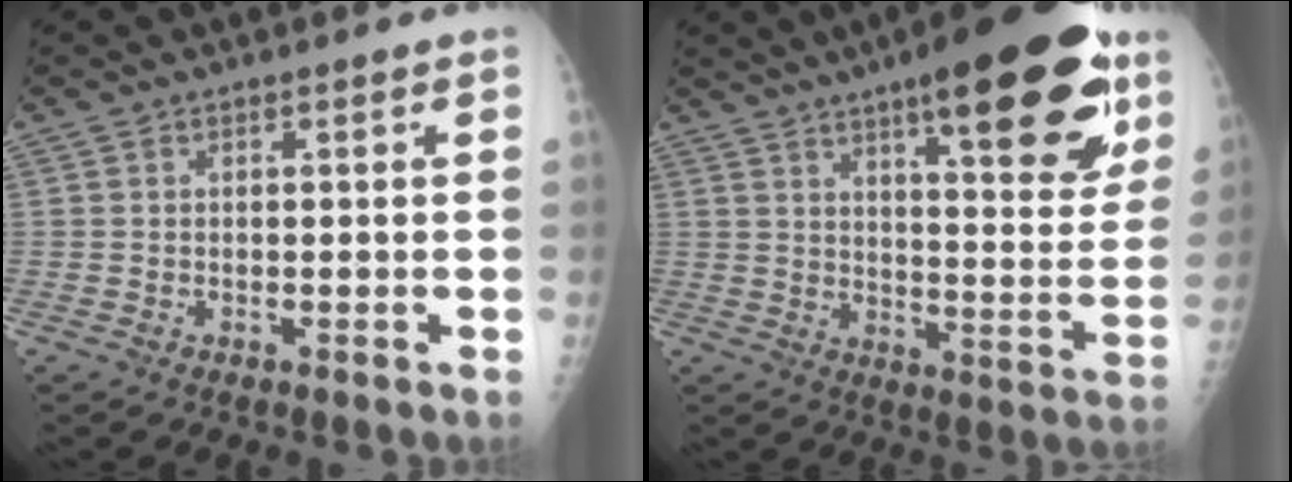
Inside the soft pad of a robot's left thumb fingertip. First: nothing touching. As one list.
[{"total": 24.3, "force": [13.8, 6.9, 18.8], "torque": [-0.228, -0.045, 0.194]}]